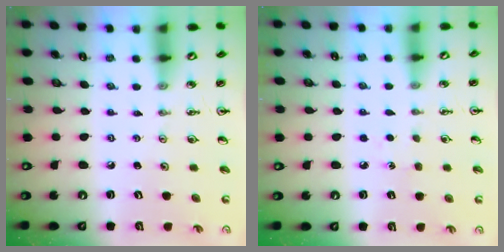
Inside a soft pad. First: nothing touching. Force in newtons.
{"total": 3.1, "press": 3.1, "slide": 0.3}